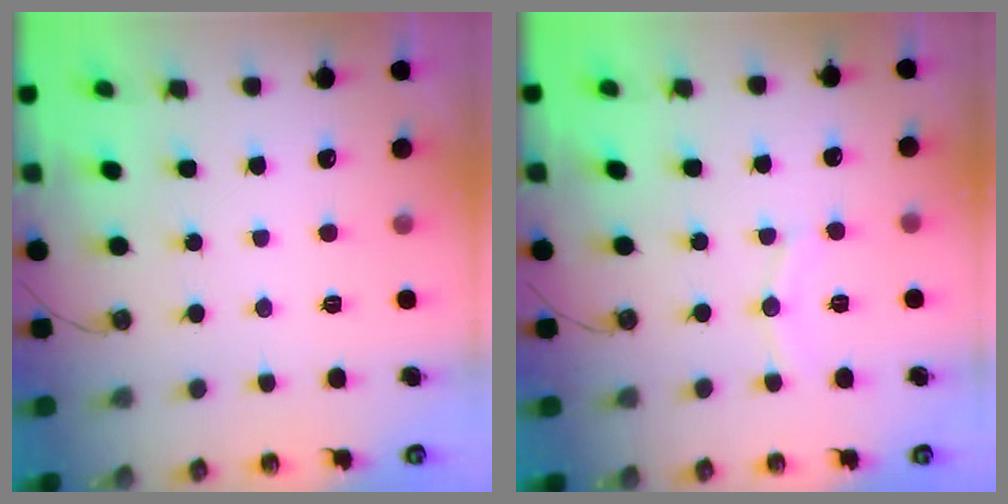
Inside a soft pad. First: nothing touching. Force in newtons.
{"total": 7.0, "press": 7.0, "slide": 0.4}